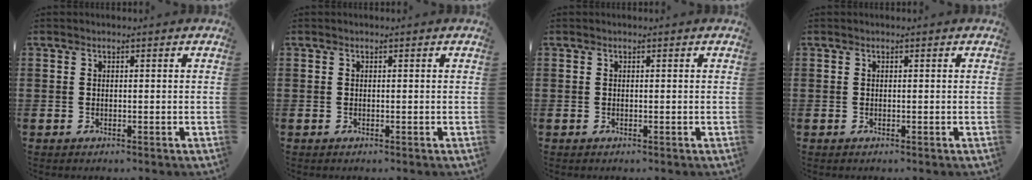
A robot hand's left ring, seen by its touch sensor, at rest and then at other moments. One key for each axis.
{"total": 0.0}
{"total": 0.0}
{"total": 0.0}